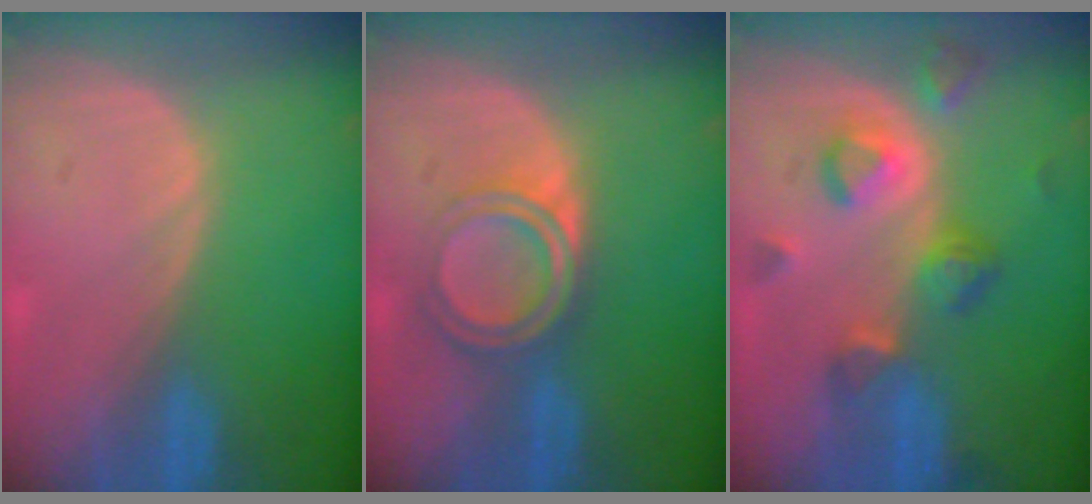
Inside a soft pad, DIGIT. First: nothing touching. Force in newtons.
{"total": 5.7, "press": 5.1, "slide": 2.5}
{"total": 7.1, "press": 7.0, "slide": 1.2}